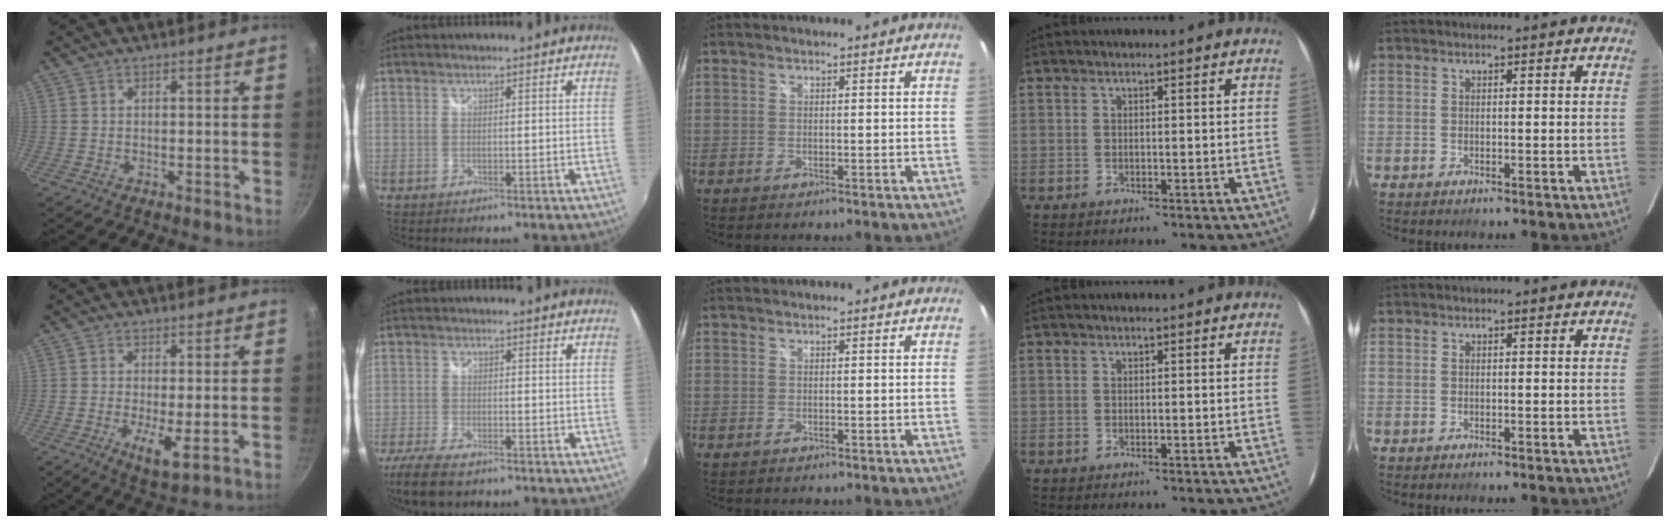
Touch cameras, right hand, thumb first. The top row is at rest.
{"thumb": {"total": 5.5, "force": [-1.1, 1.3, 5.2], "torque": [-0.099, -0.017, -0.013]}, "index": {"total": 8.7, "force": [-6.7, 2.5, 4.9], "torque": [-0.128, -0.031, -0.125]}}